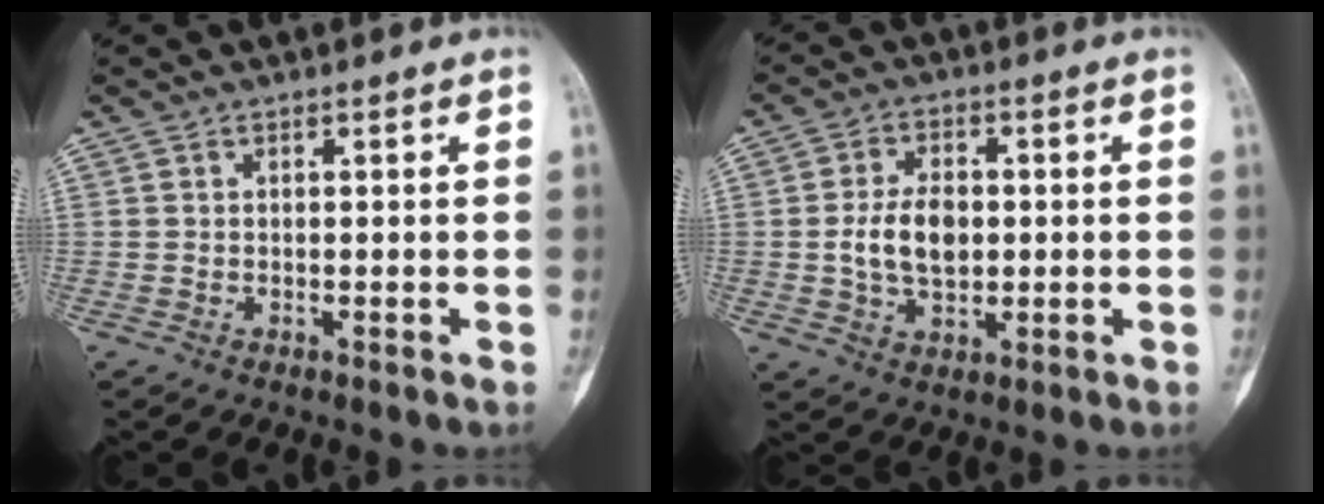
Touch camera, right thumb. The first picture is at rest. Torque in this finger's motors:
{"motor_torque": [0.85, 0.74, 0.92, 0.03, 0.07]}